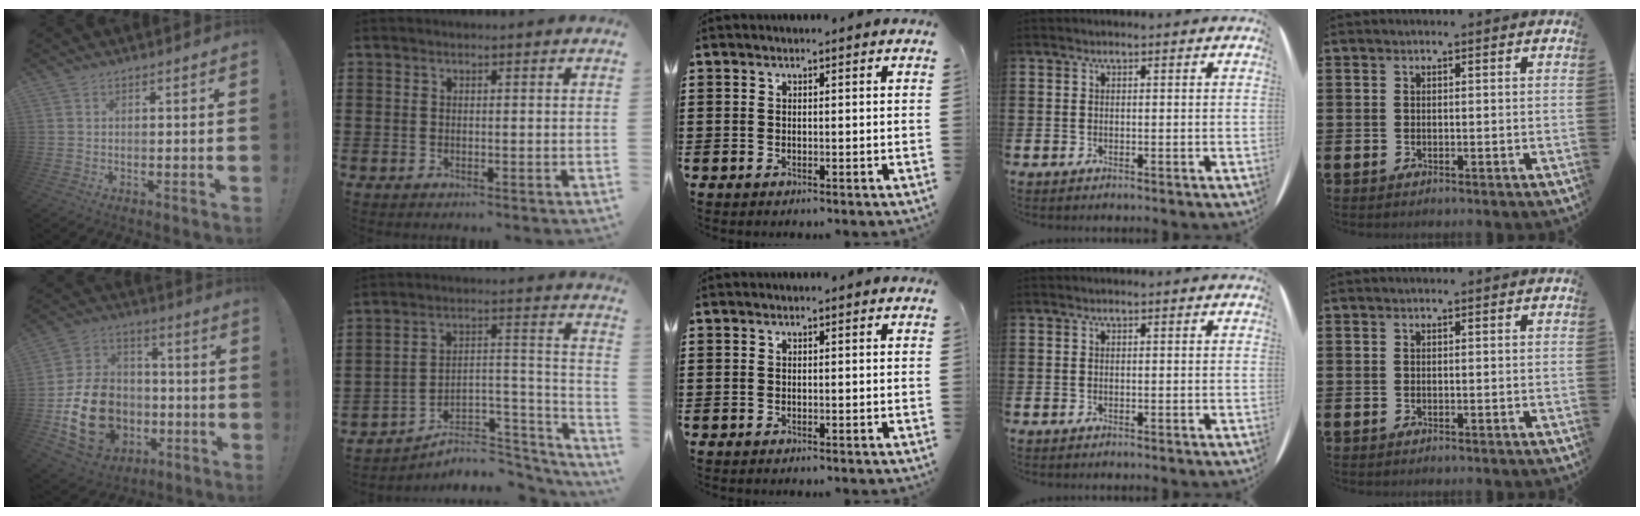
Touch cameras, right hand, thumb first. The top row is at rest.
{"thumb": {"total": 19.4, "force": [-5.7, 15.1, 10.8], "torque": [-0.185, 0.038, -0.083]}, "index": {"total": 5.2, "force": [-4.3, 2.1, 2.0], "torque": [-0.034, -0.001, -0.082]}}